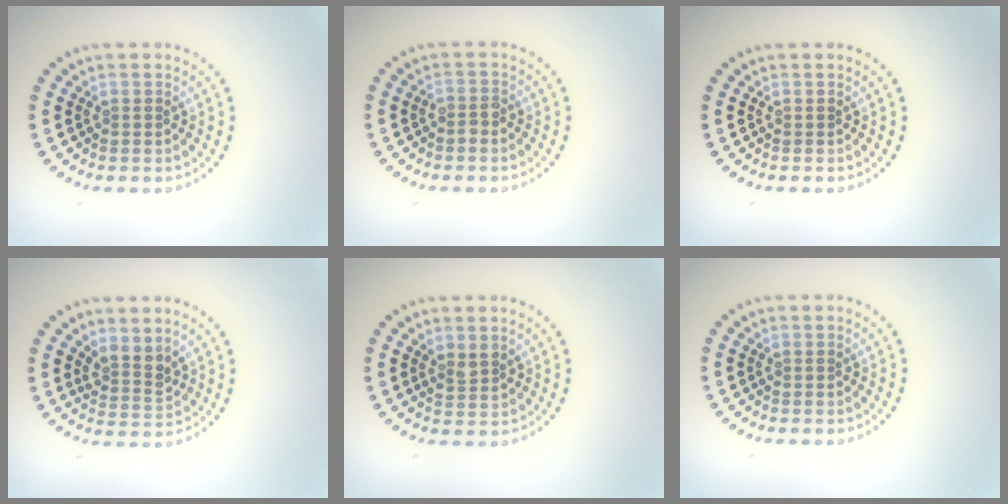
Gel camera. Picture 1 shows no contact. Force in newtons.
{"total": 1.0, "press": 0.8, "slide": 0.6}
{"total": 0.0}
{"total": 2.4, "press": 1.8, "slide": 1.5}
{"total": 1.3, "press": 1.2, "slide": 0.6}
{"total": 0.0}